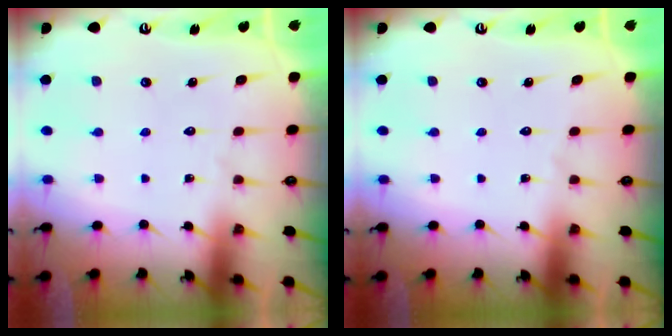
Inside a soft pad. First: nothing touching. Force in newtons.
{"total": 0.0}